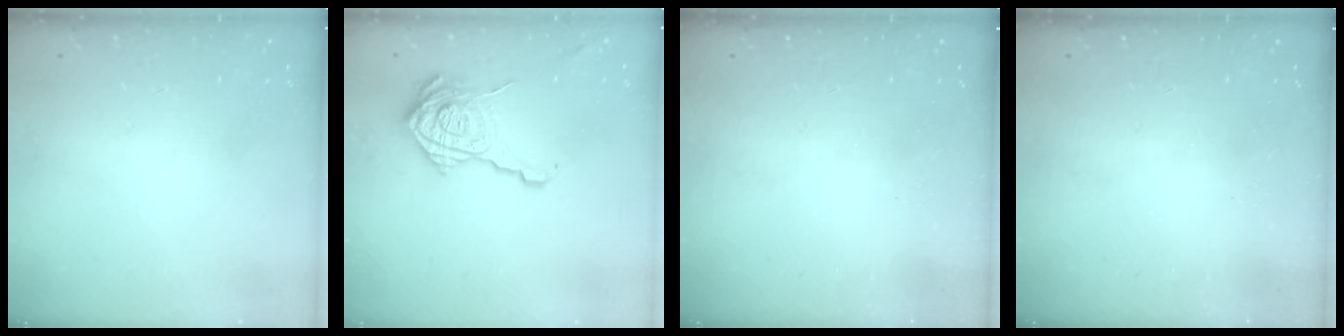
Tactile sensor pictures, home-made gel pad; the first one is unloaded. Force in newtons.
{"total": 20.0, "press": 19.9, "slide": 0.8}
{"total": 2.3, "press": 2.1, "slide": 0.8}
{"total": 2.3, "press": 2.1, "slide": 0.8}